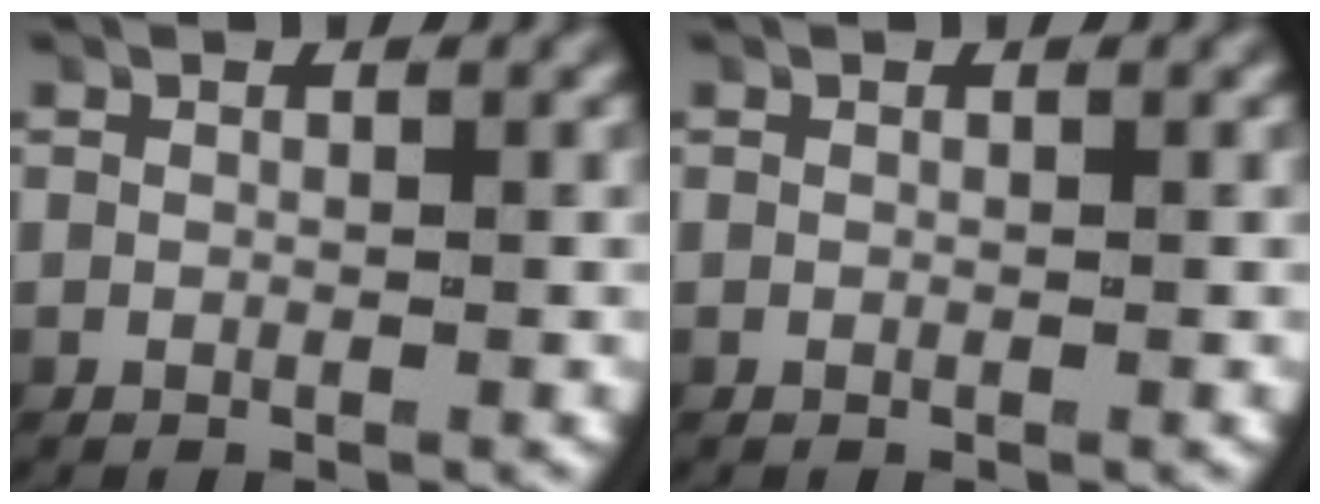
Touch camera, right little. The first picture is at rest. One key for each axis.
{"total": 0.0}